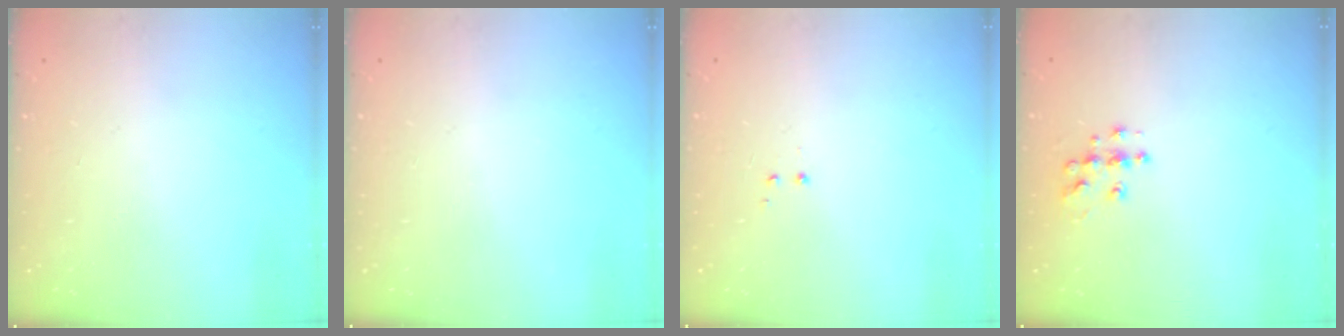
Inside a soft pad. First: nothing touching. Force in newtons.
{"total": 0.0}
{"total": 1.2, "press": 1.0, "slide": 0.6}
{"total": 7.0, "press": 6.9, "slide": 0.3}